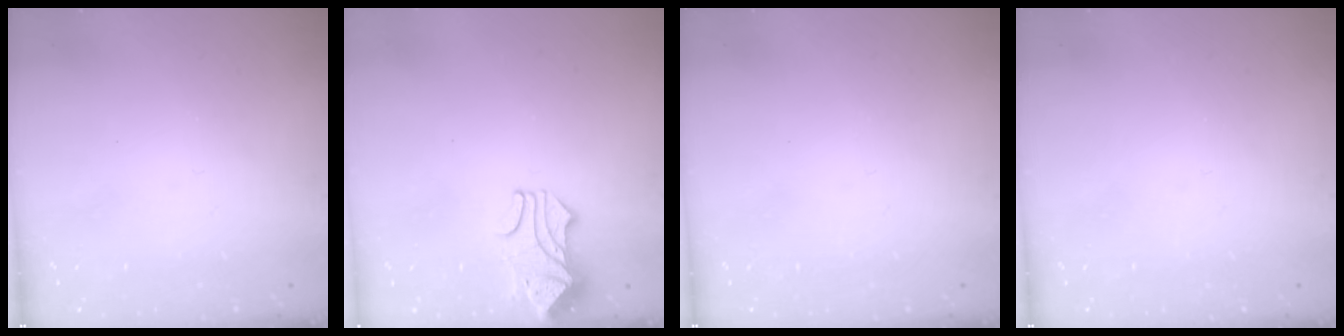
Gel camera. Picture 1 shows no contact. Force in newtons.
{"total": 1.6, "press": 1.2, "slide": 1.0}
{"total": 0.0}
{"total": 0.0}